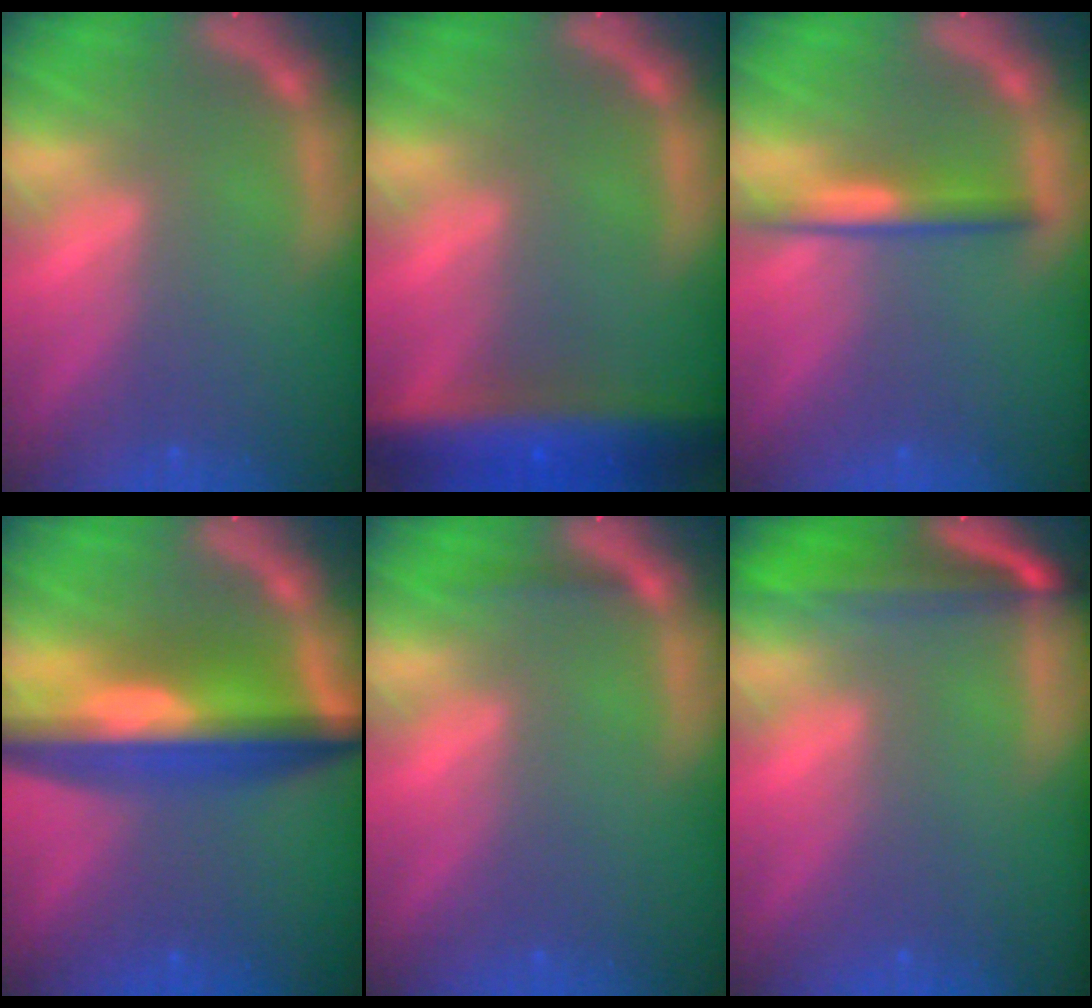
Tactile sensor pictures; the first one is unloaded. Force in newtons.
{"total": 9.0}
{"total": 3.0}
{"total": 10.0}
{"total": 0.9}
{"total": 6.0}